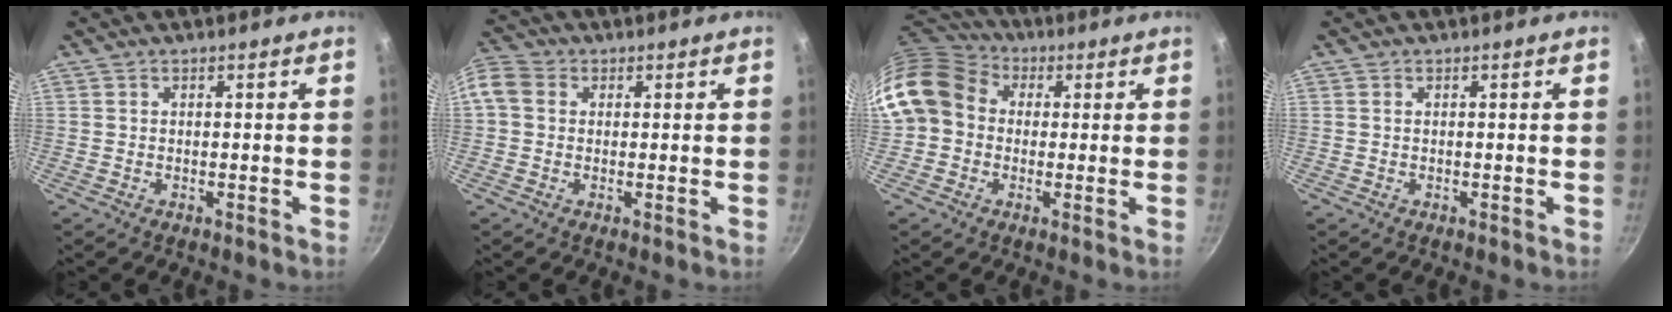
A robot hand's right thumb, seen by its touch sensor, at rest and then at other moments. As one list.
[{"total": 8.7, "force": [1.2, 7.3, 4.6], "torque": [-0.113, 0.026, 0.008]}, {"total": 13.3, "force": [2.2, 10.9, 7.2], "torque": [-0.118, 0.026, 0.023]}, {"total": 0.0}]